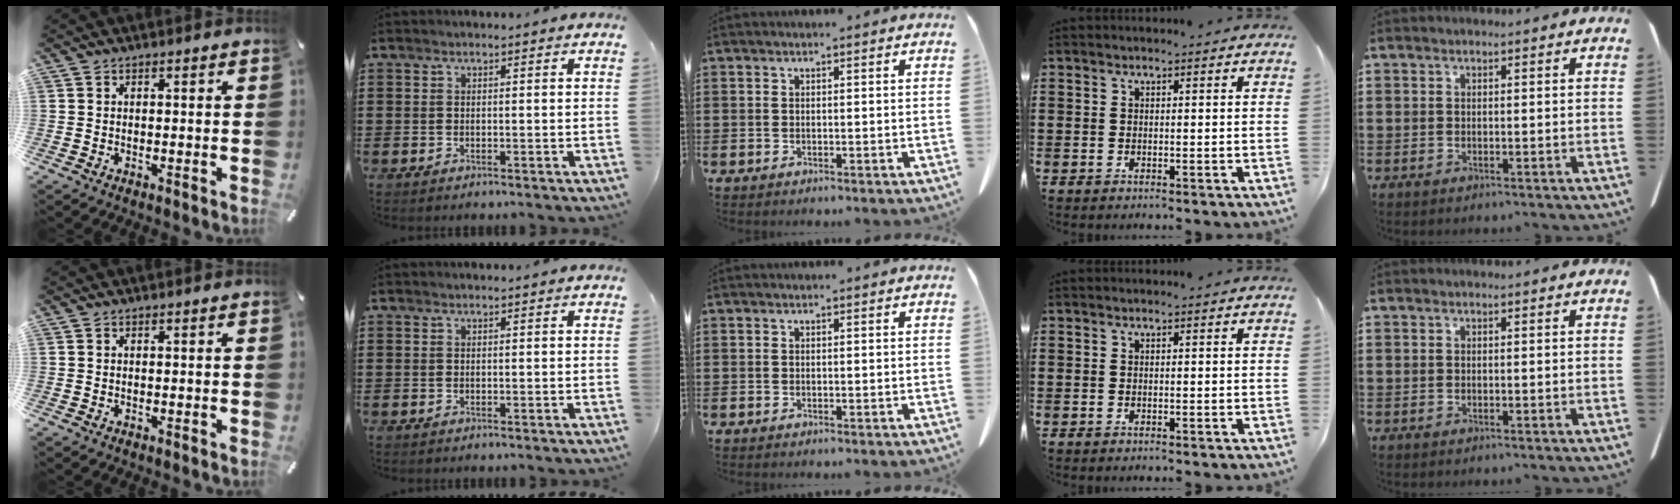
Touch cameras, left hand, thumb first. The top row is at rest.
{}